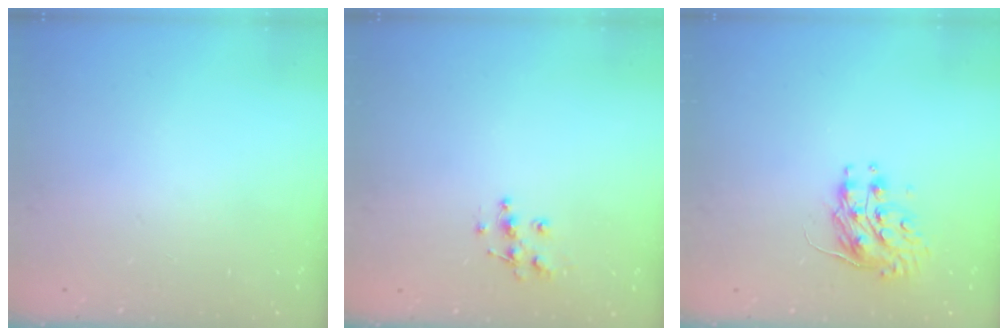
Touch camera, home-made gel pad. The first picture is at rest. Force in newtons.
{"total": 7.8, "press": 7.7, "slide": 0.5}
{"total": 9.0, "press": 9.0, "slide": 0.6}